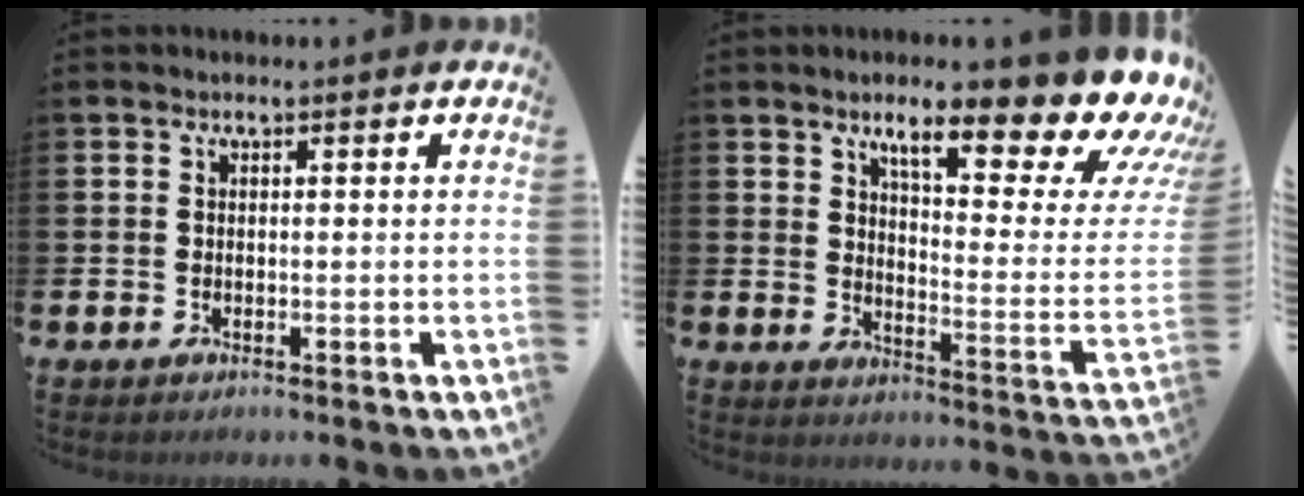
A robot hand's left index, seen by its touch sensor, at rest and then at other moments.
{"total": 11.8, "force": [8.8, 3.0, 7.2], "torque": [-0.107, -0.077, 0.135]}